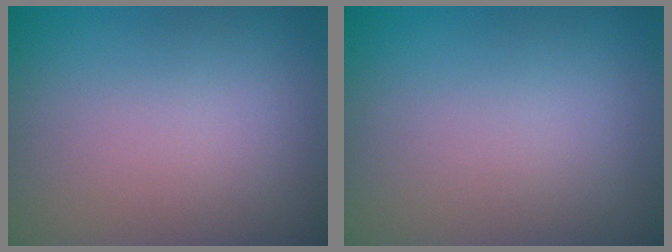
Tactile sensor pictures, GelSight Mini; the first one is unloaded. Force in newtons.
{"total": 0.0}